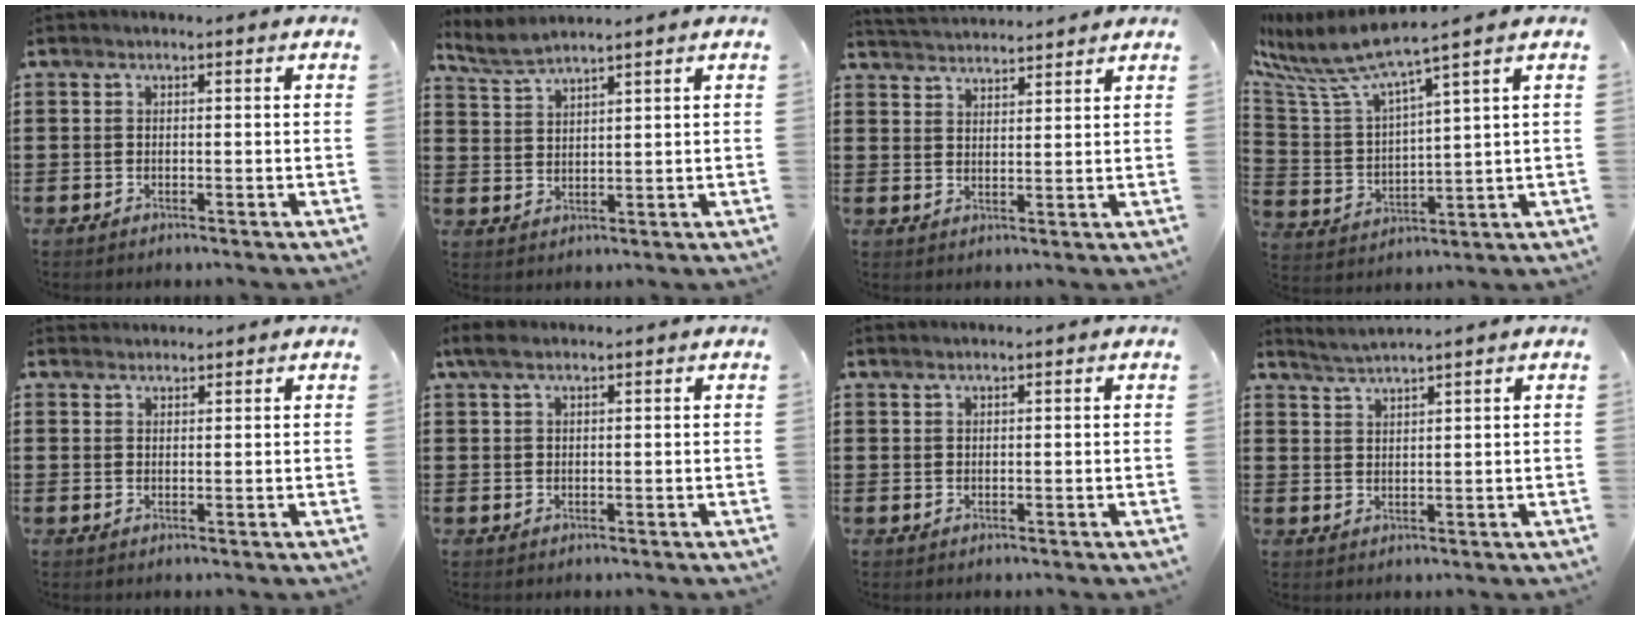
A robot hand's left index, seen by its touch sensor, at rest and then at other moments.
{"total": 3.5, "force": [3.3, 0.1, 1.2], "torque": [-0.034, -0.006, 0.061]}
{"total": 2.8, "force": [2.8, -0.2, -0.3], "torque": [-0.004, -0.012, 0.049]}
{"total": 6.5, "force": [5.5, 0.2, 3.5], "torque": [-0.096, -0.042, 0.088]}
{"total": 1.6, "force": [1.5, 0.2, -0.1], "torque": [-0.001, 0.002, 0.031]}
{"total": 2.7, "force": [1.7, 0.8, 1.9], "torque": [-0.041, 0.004, 0.032]}
{"total": 0.9, "force": [0.8, -0.1, 0.3], "torque": [-0.006, 0.000, 0.016]}
{"total": 2.3, "force": [2.2, -0.6, 0.2], "torque": [-0.009, -0.005, 0.041]}